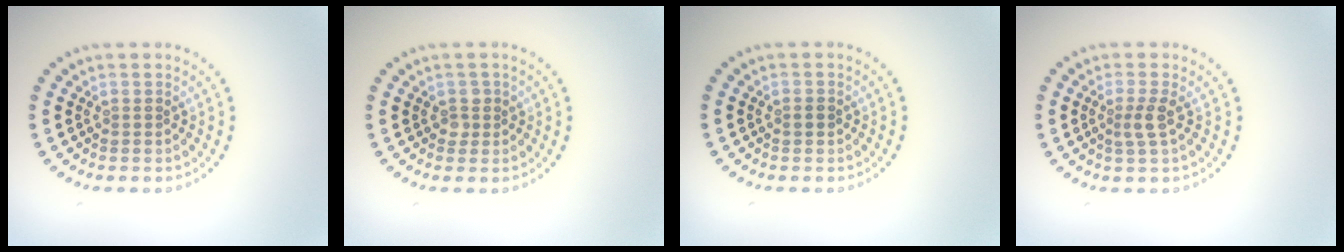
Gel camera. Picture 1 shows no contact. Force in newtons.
{"total": 1.1, "press": 1.1, "slide": 0.3}
{"total": 1.1, "press": 1.1, "slide": 0.1}
{"total": 1.8, "press": 1.5, "slide": 1.1}